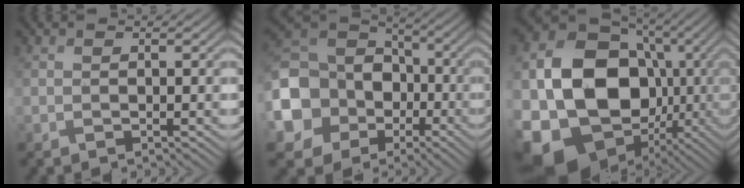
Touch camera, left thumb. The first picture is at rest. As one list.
[{"total": 14.7, "force": [-4.0, 12.2, 7.1], "torque": [-0.223, -0.021, -0.089]}, {"total": 21.7, "force": [-2.6, 17.6, 12.5], "torque": [-0.296, -0.049, -0.026]}]